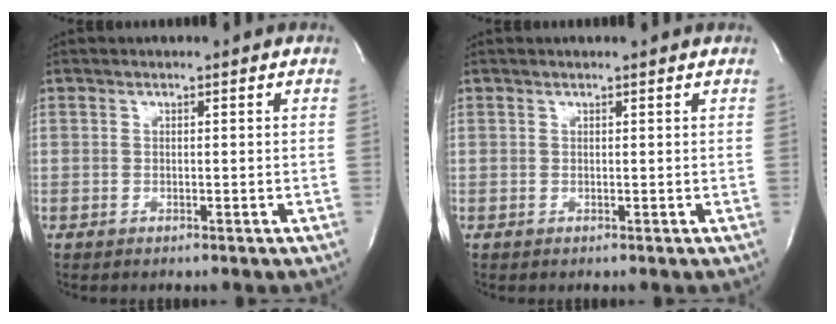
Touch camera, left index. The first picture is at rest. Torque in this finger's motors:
{"motor_torque": [0.27, -0.23, 0.03, 0.01]}